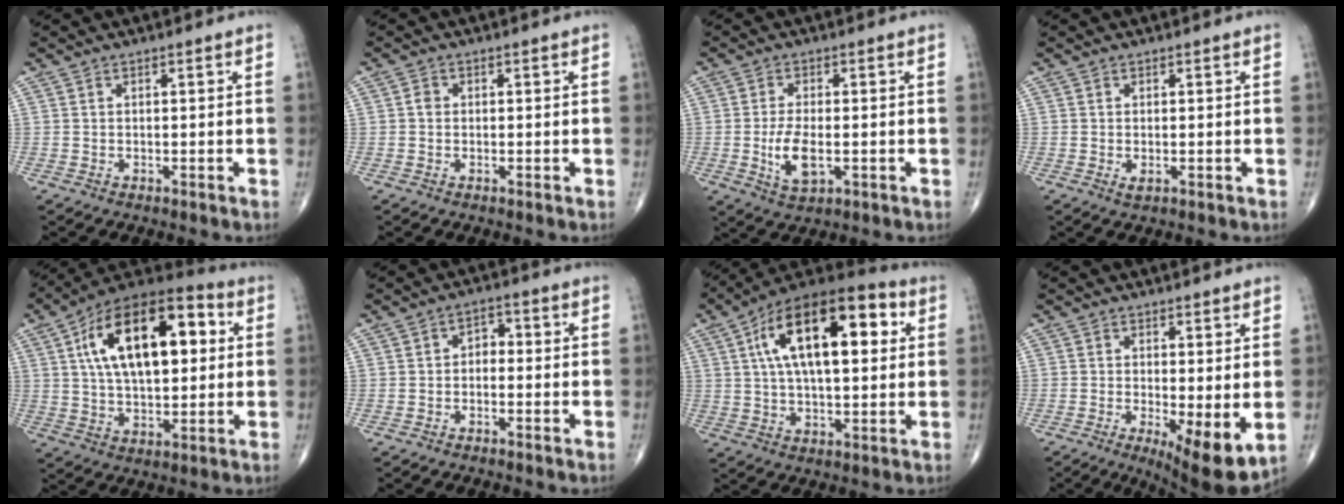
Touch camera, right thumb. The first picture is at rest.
{"total": 1.3, "force": [0.0, 1.1, 0.7], "torque": [-0.007, 0.003, -0.003]}
{"total": 6.7, "force": [-1.2, 3.1, 5.8], "torque": [-0.113, -0.006, -0.016]}
{"total": 1.2, "force": [-0.2, 0.6, 1.0], "torque": [-0.018, -0.004, -0.002]}
{"total": 22.4, "force": [5.2, 11.2, 18.7], "torque": [-0.286, 0.016, 0.075]}
{"total": 3.0, "force": [-0.4, 2.1, 2.1], "torque": [-0.014, 0.015, -0.018]}
{"total": 22.3, "force": [5.9, 10.2, 18.9], "torque": [-0.295, 0.018, 0.086]}
{"total": 9.8, "force": [-1.7, 3.1, 9.2], "torque": [-0.137, -0.027, -0.019]}